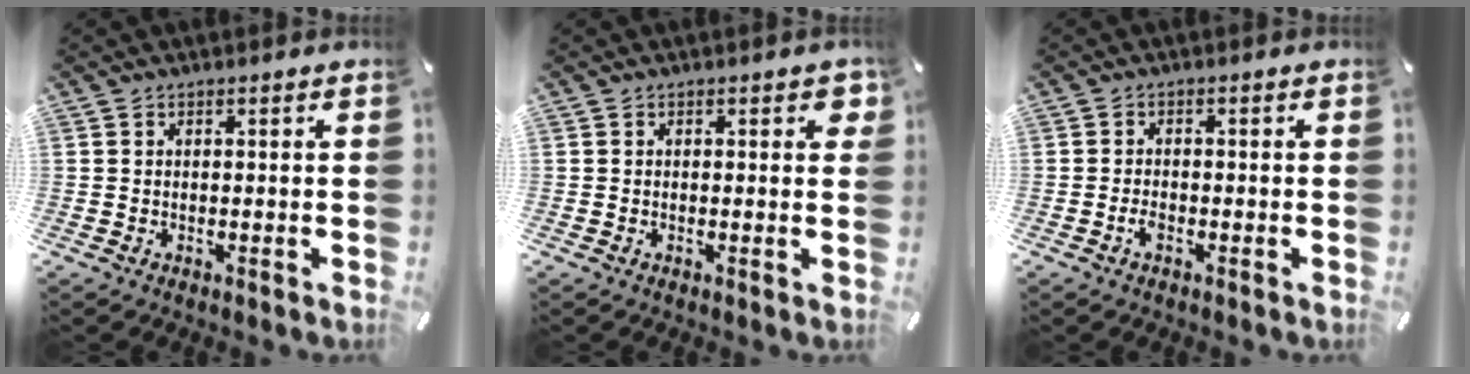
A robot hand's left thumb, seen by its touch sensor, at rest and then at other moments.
{"total": 2.1, "force": [0.4, 1.0, 1.8], "torque": [-0.020, 0.001, 0.002]}
{"total": 2.1, "force": [-1.2, 1.0, 1.4], "torque": [-0.033, 0.002, -0.025]}